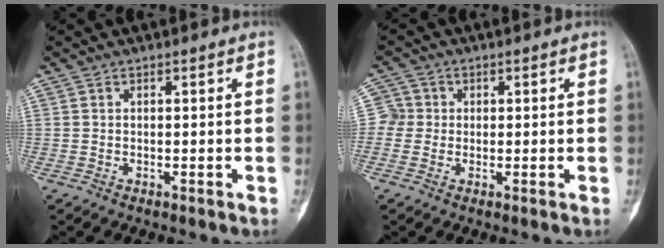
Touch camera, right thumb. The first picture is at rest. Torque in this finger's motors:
{"motor_torque": [-0.25, -0.54, 0.03, 0.21, -0.07]}